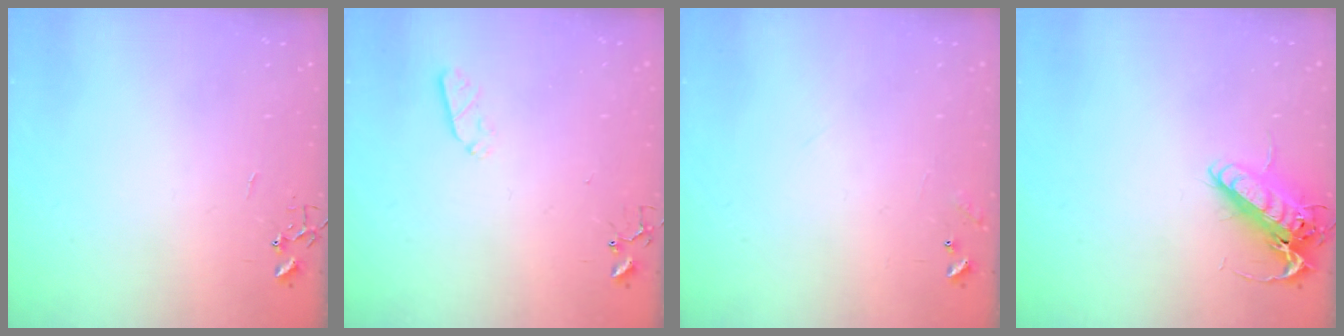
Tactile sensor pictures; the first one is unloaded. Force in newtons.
{"total": 4.2, "press": 4.1, "slide": 1.0}
{"total": 6.9, "press": 6.9, "slide": 0.4}
{"total": 13.8, "press": 13.6, "slide": 2.3}